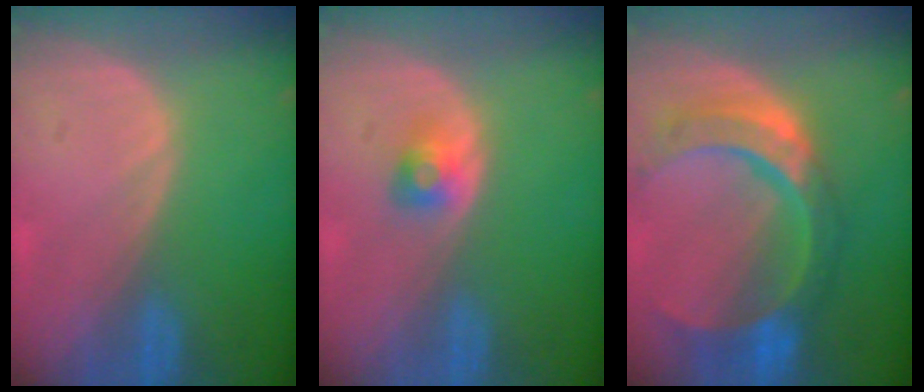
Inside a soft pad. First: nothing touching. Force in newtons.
{"total": 2.6, "press": 2.4, "slide": 1.0}
{"total": 11.0, "press": 9.2, "slide": 6.0}